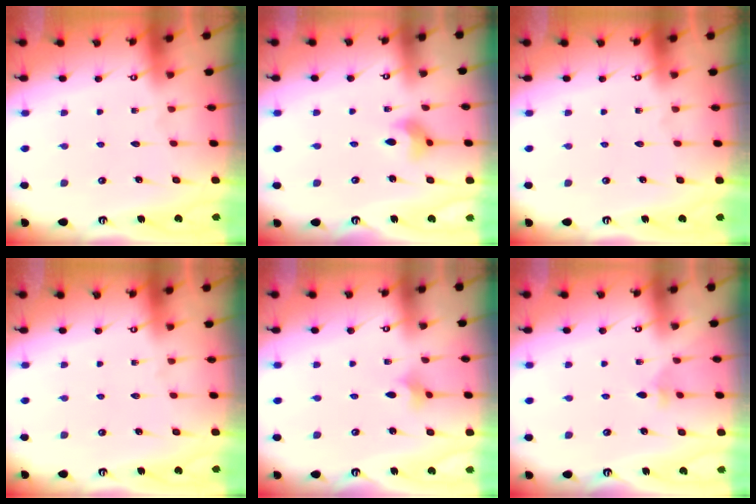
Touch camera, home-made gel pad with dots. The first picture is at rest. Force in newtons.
{"total": 7.5, "press": 7.3, "slide": 2.1}
{"total": 0.0}
{"total": 0.0}
{"total": 2.3, "press": 2.2, "slide": 0.5}
{"total": 2.8, "press": 2.7, "slide": 0.7}